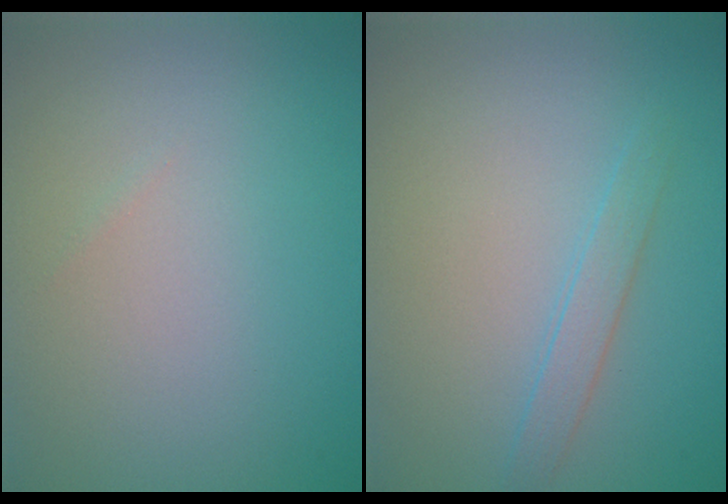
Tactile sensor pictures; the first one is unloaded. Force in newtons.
{"total": 1.5, "press": 1.5, "slide": 0.1}